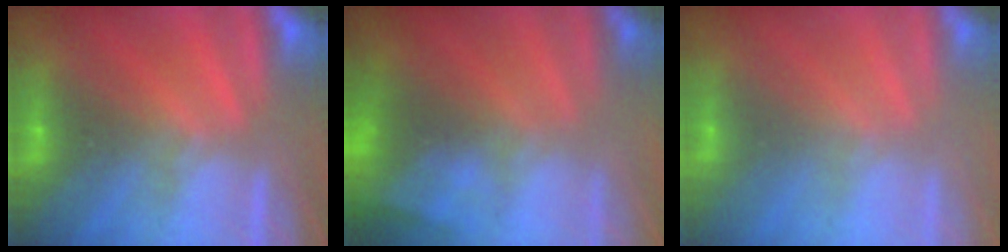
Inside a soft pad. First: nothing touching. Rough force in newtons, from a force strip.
{"total": 8.5}
{"total": 2.4}